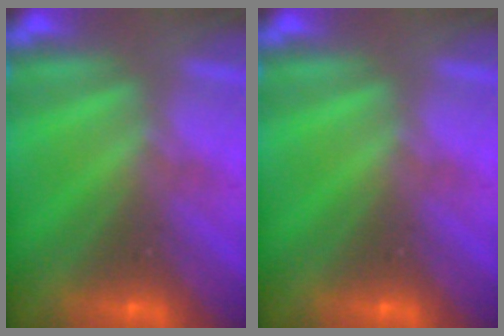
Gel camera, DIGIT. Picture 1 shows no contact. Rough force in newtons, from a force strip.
{"total": 0.0}